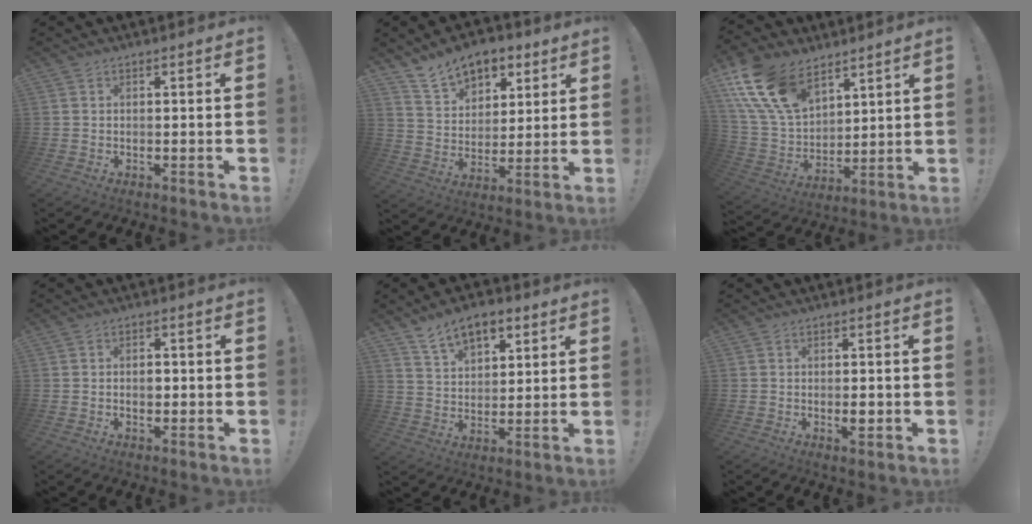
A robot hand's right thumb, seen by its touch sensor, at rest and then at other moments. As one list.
[{"total": 12.8, "force": [9.0, 7.7, 4.9], "torque": [-0.082, -0.056, 0.170]}, {"total": 18.9, "force": [11.4, 11.1, 10.2], "torque": [-0.213, -0.061, 0.216]}, {"total": 2.6, "force": [-0.6, 1.7, 1.8], "torque": [-0.017, 0.002, -0.016]}, {"total": 10.5, "force": [6.6, 6.1, 5.6], "torque": [-0.091, -0.026, 0.125]}, {"total": 3.3, "force": [-0.9, 1.9, 2.6], "torque": [-0.033, 0.004, -0.014]}]